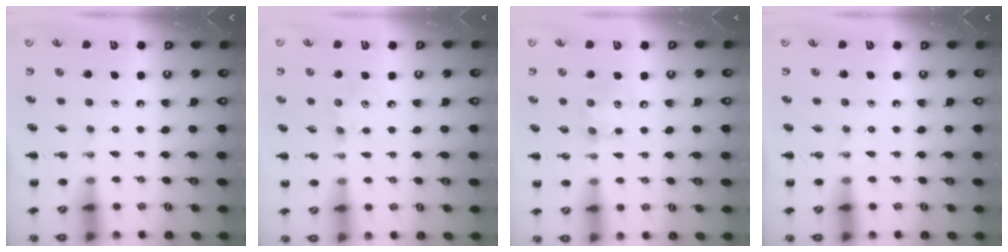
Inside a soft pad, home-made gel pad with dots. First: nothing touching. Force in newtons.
{"total": 3.6, "press": 3.5, "slide": 0.9}
{"total": 7.6, "press": 7.6, "slide": 0.6}
{"total": 0.0}